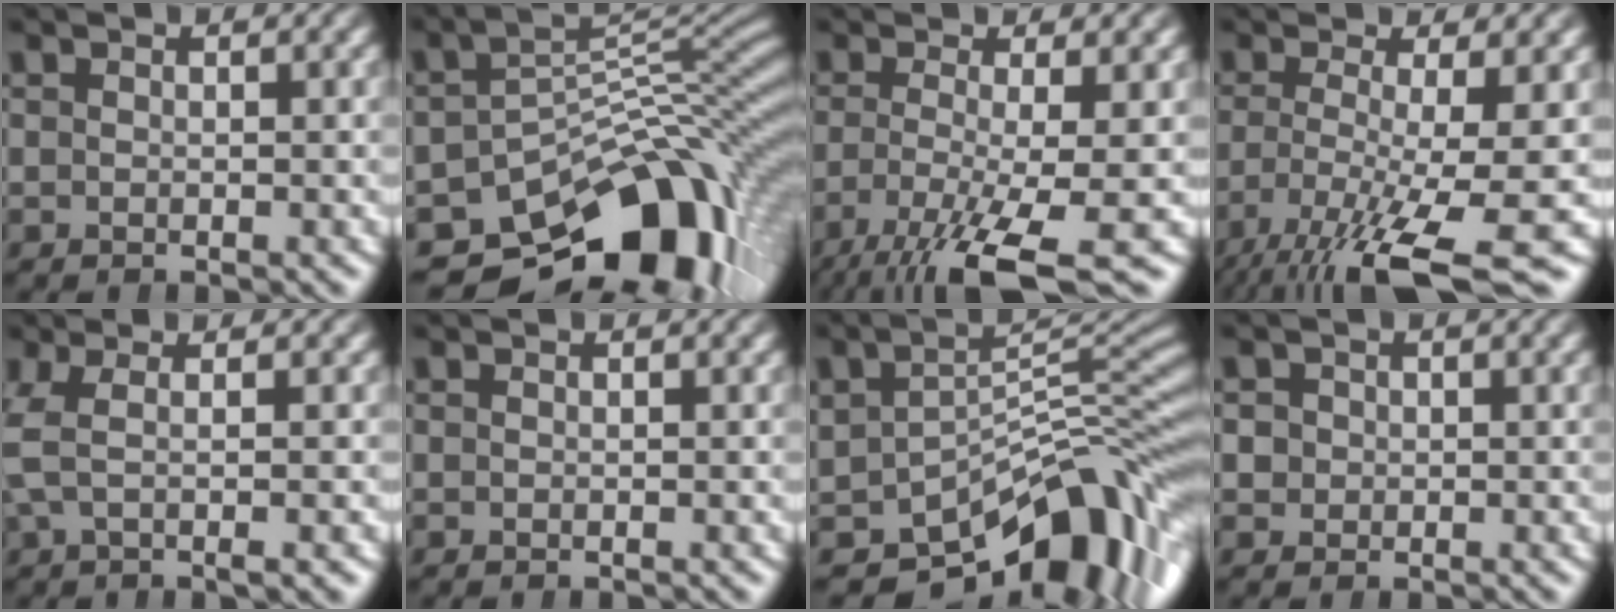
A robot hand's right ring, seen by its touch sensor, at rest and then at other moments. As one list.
[{"total": 18.9, "force": [-10.1, 10.2, 12.3], "torque": [-0.156, -0.038, -0.137]}, {"total": 7.0, "force": [-3.8, 1.6, 5.6], "torque": [-0.107, -0.045, -0.040]}, {"total": 8.6, "force": [-4.4, 2.5, 6.9], "torque": [-0.131, -0.050, -0.042]}, {"total": 3.3, "force": [0.3, 0.8, 3.2], "torque": [-0.063, 0.008, 0.006]}, {"total": 0.0}, {"total": 14.2, "force": [-7.0, 7.3, 10.0], "torque": [-0.130, -0.034, -0.087]}, {"total": 2.4, "force": [0.2, 2.2, 0.8], "torque": [-0.018, -0.006, 0.009]}]